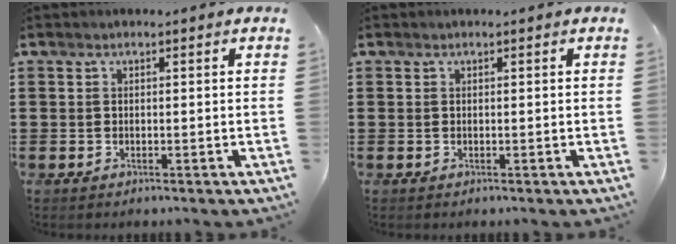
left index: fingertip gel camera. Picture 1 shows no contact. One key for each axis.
{"total": 0.0}